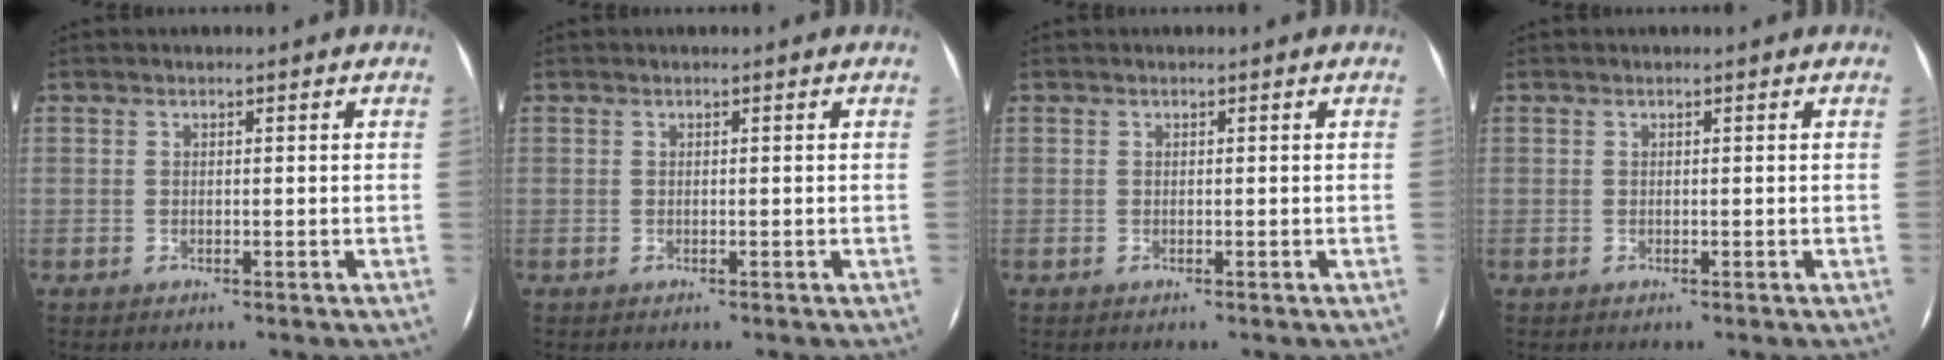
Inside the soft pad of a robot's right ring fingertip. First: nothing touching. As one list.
[{"total": 0.0}, {"total": 0.0}, {"total": 0.0}]